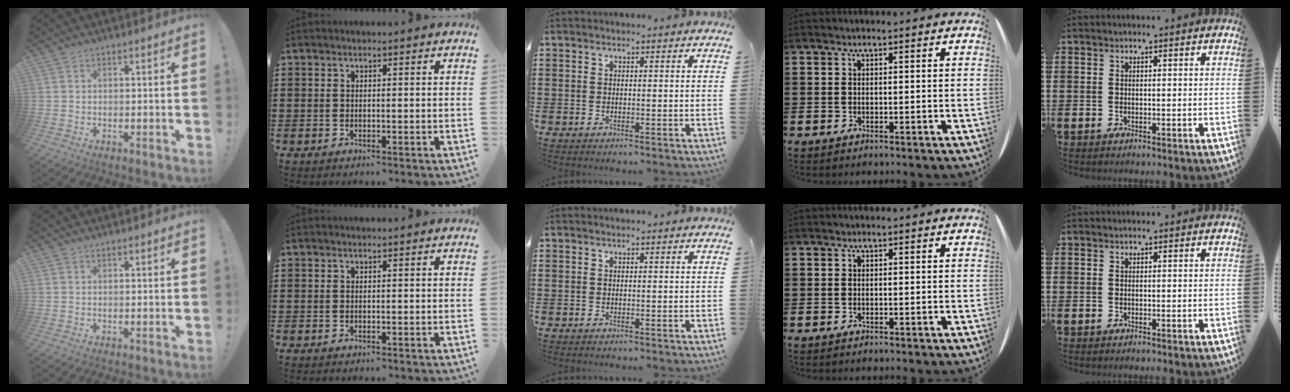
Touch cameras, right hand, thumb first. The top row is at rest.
{}